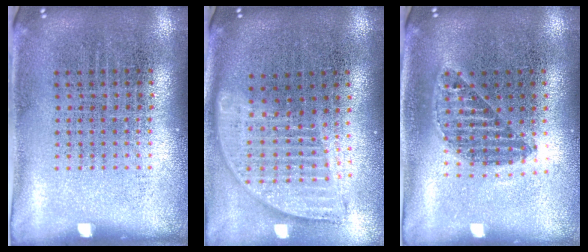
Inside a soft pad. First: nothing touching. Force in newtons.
{"total": 1.8, "press": 1.5, "slide": 1.0}
{"total": 1.2, "press": 1.0, "slide": 0.5}